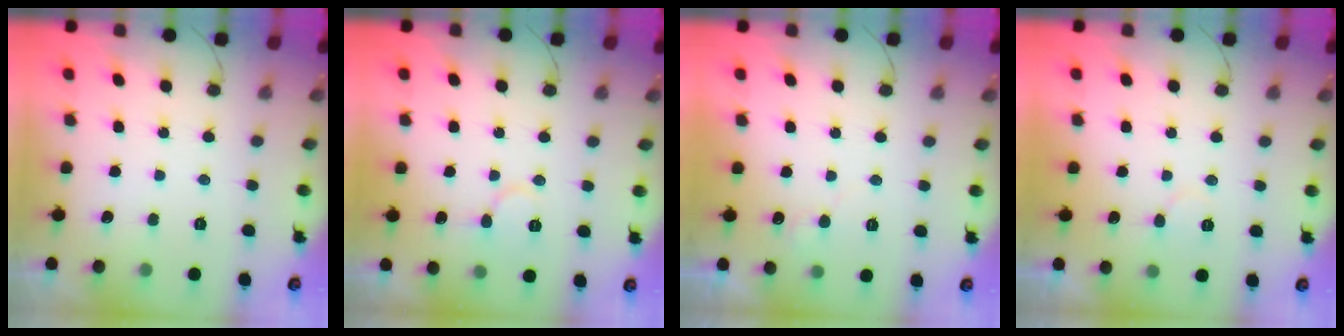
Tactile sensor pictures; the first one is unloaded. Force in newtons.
{"total": 6.9, "press": 6.9, "slide": 0.4}
{"total": 6.5, "press": 6.5, "slide": 0.5}
{"total": 5.6, "press": 5.6, "slide": 0.5}